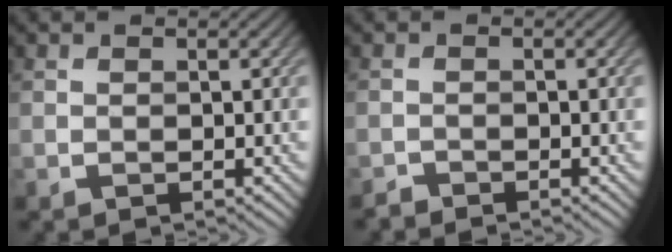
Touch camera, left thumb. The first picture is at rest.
{"total": 1.1, "force": [-1.1, -0.1, 0.0], "torque": [0.003, 0.002, -0.027]}